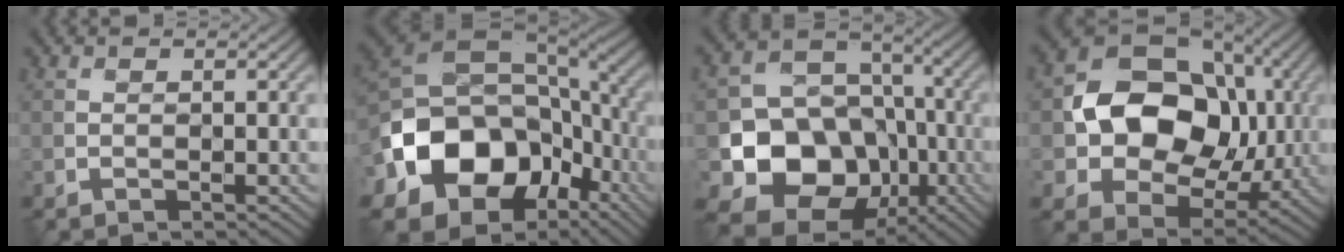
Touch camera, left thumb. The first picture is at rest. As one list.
[{"total": 17.5, "force": [-5.1, 13.2, 10.3], "torque": [-0.235, -0.039, -0.081]}, {"total": 14.6, "force": [-4.9, 11.6, 7.3], "torque": [-0.143, -0.036, -0.095]}, {"total": 14.0, "force": [0.8, 11.0, 8.7], "torque": [-0.144, 0.000, 0.006]}]